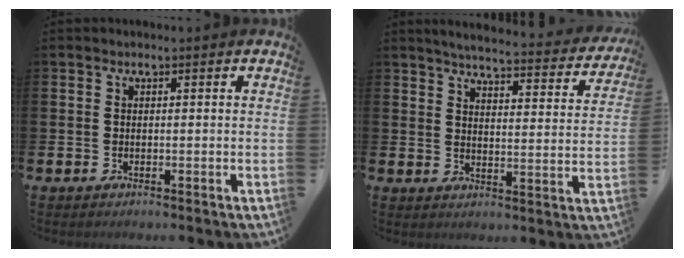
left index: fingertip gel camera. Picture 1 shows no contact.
{"total": 4.7, "force": [4.4, 0.2, 1.5], "torque": [-0.038, -0.038, 0.069]}